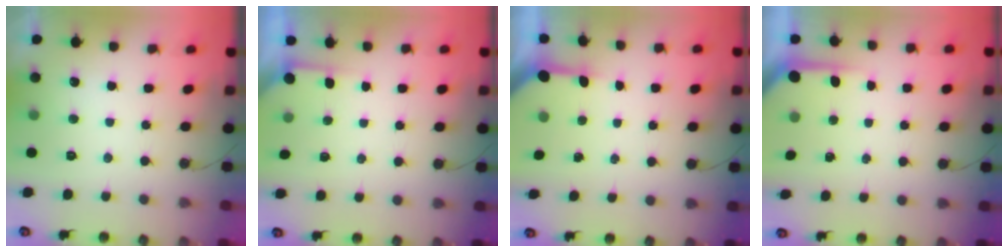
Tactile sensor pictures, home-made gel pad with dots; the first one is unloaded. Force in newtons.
{"total": 1.6, "press": 1.6, "slide": 0.3}
{"total": 3.2, "press": 3.2, "slide": 0.4}
{"total": 3.8, "press": 3.8, "slide": 0.2}